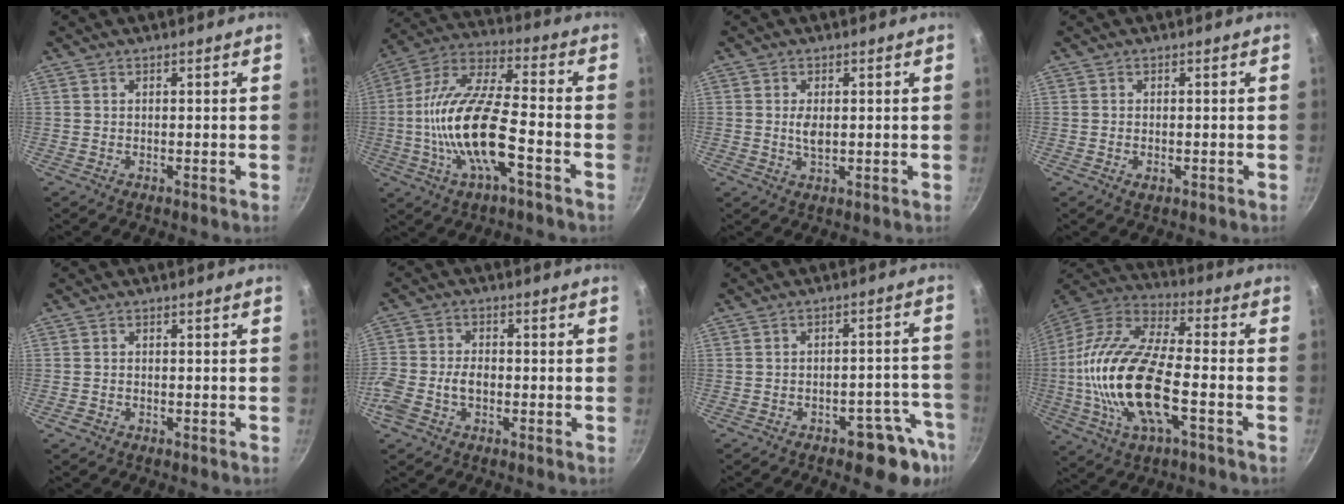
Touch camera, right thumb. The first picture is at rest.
{"total": 18.5, "force": [-5.2, 6.4, 16.6], "torque": [-0.319, 0.036, -0.112]}
{"total": 2.9, "force": [0.2, 1.5, 2.4], "torque": [-0.045, -0.003, 0.004]}
{"total": 1.5, "force": [-0.5, 0.8, 1.2], "torque": [-0.019, -0.003, -0.006]}
{"total": 1.2, "force": [-0.7, 0.8, 0.5], "torque": [-0.012, 0.003, -0.011]}
{"total": 7.3, "force": [-2.4, 4.7, 5.1], "torque": [-0.105, 0.024, -0.056]}
{"total": 8.9, "force": [-5.6, 4.1, 5.6], "torque": [-0.009, 0.059, -0.063]}
{"total": 23.1, "force": [-4.5, 9.7, 20.5], "torque": [-0.410, 0.026, -0.097]}